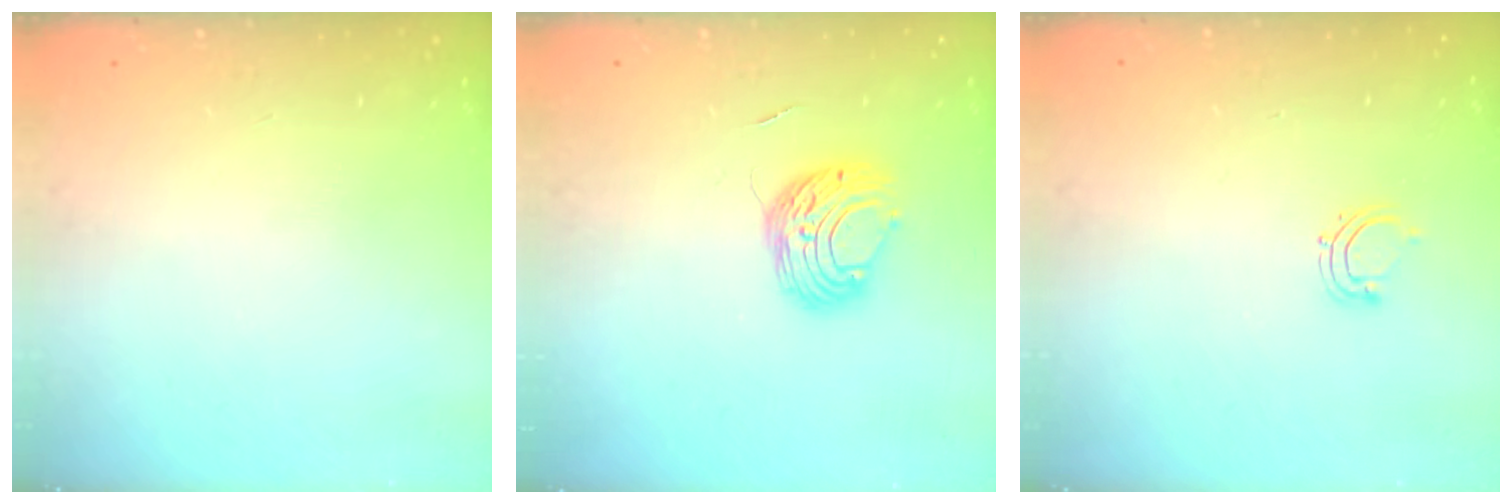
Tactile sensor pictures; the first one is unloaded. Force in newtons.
{"total": 9.3, "press": 9.3, "slide": 0.5}
{"total": 3.7, "press": 3.6, "slide": 0.8}